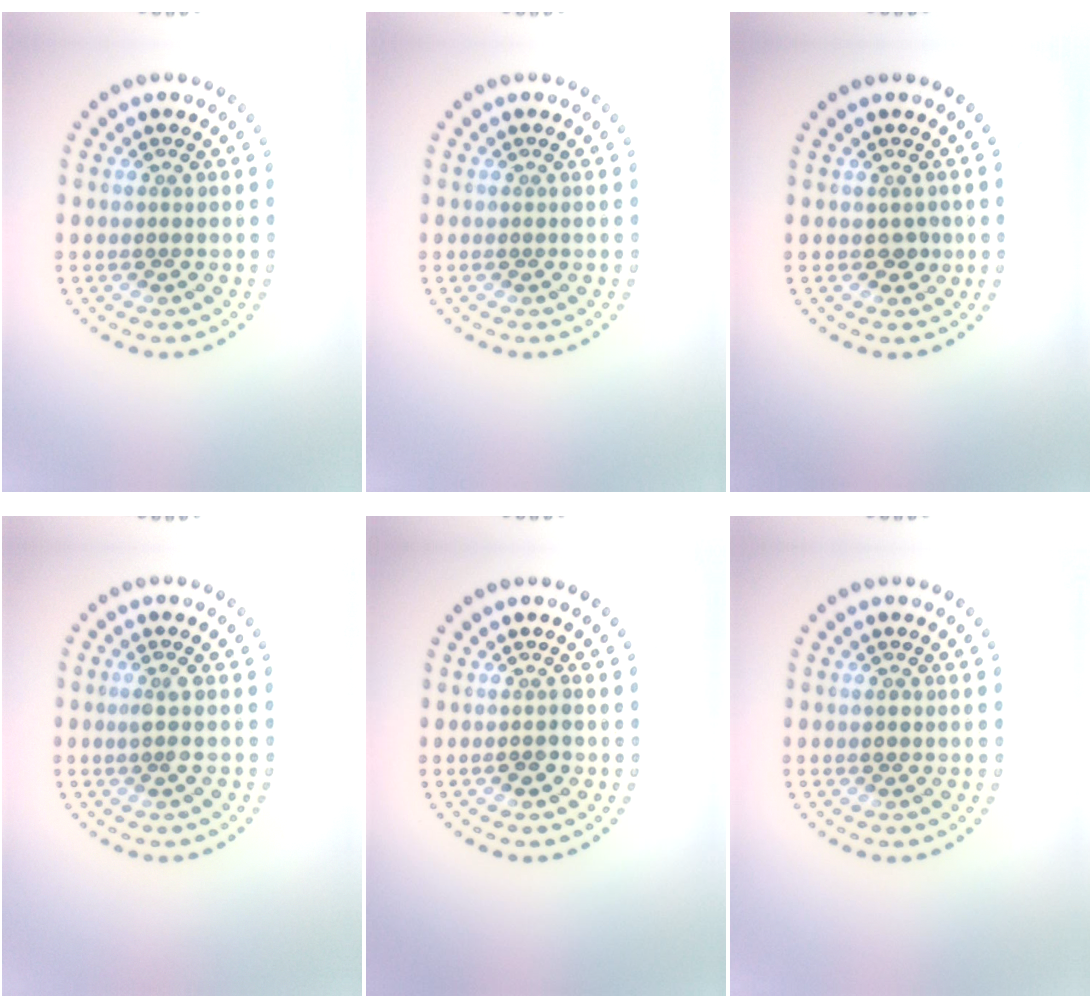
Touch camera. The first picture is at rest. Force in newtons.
{"total": 0.0}
{"total": 1.1, "press": 1.0, "slide": 0.4}
{"total": 1.4, "press": 1.1, "slide": 0.9}
{"total": 1.1, "press": 1.0, "slide": 0.5}
{"total": 0.8, "press": 0.8, "slide": 0.2}